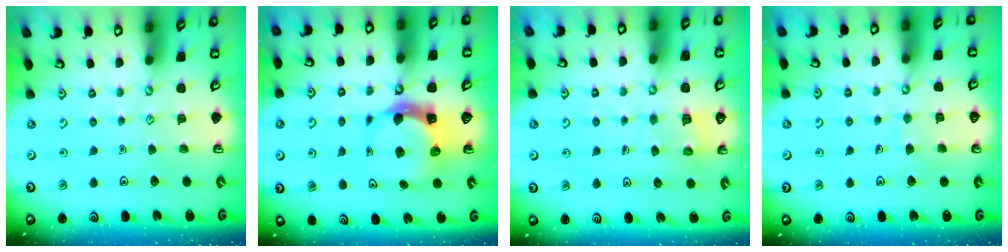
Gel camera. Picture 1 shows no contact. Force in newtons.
{"total": 5.5, "press": 5.5, "slide": 0.9}
{"total": 5.5, "press": 5.5, "slide": 0.4}
{"total": 5.0, "press": 5.0, "slide": 0.4}